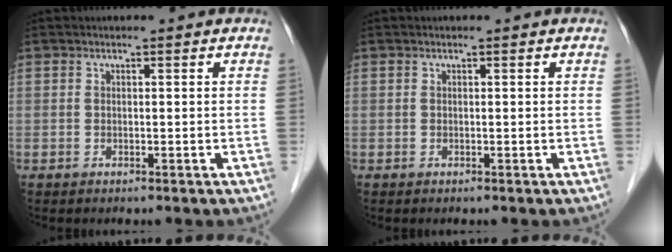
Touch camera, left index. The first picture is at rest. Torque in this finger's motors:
{"motor_torque": [0.00, 0.00, 0.00, 0.00]}